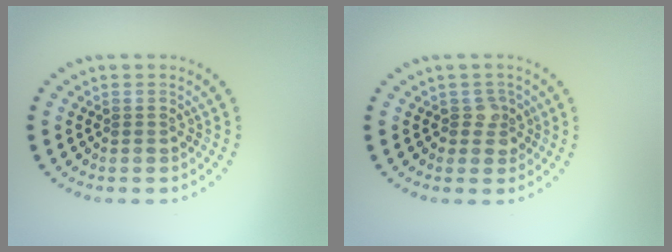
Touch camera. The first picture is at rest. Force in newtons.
{"total": 1.7, "press": 1.4, "slide": 0.8}